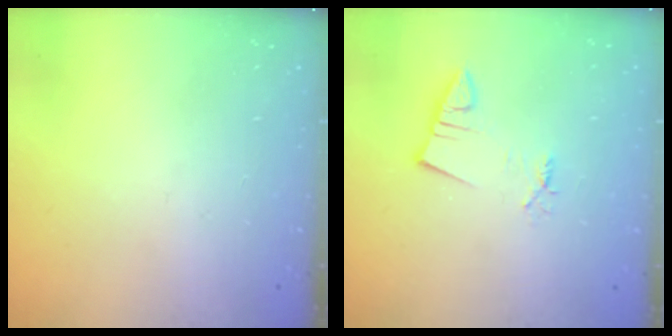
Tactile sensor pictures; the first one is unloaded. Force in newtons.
{"total": 2.2, "press": 2.1, "slide": 0.2}